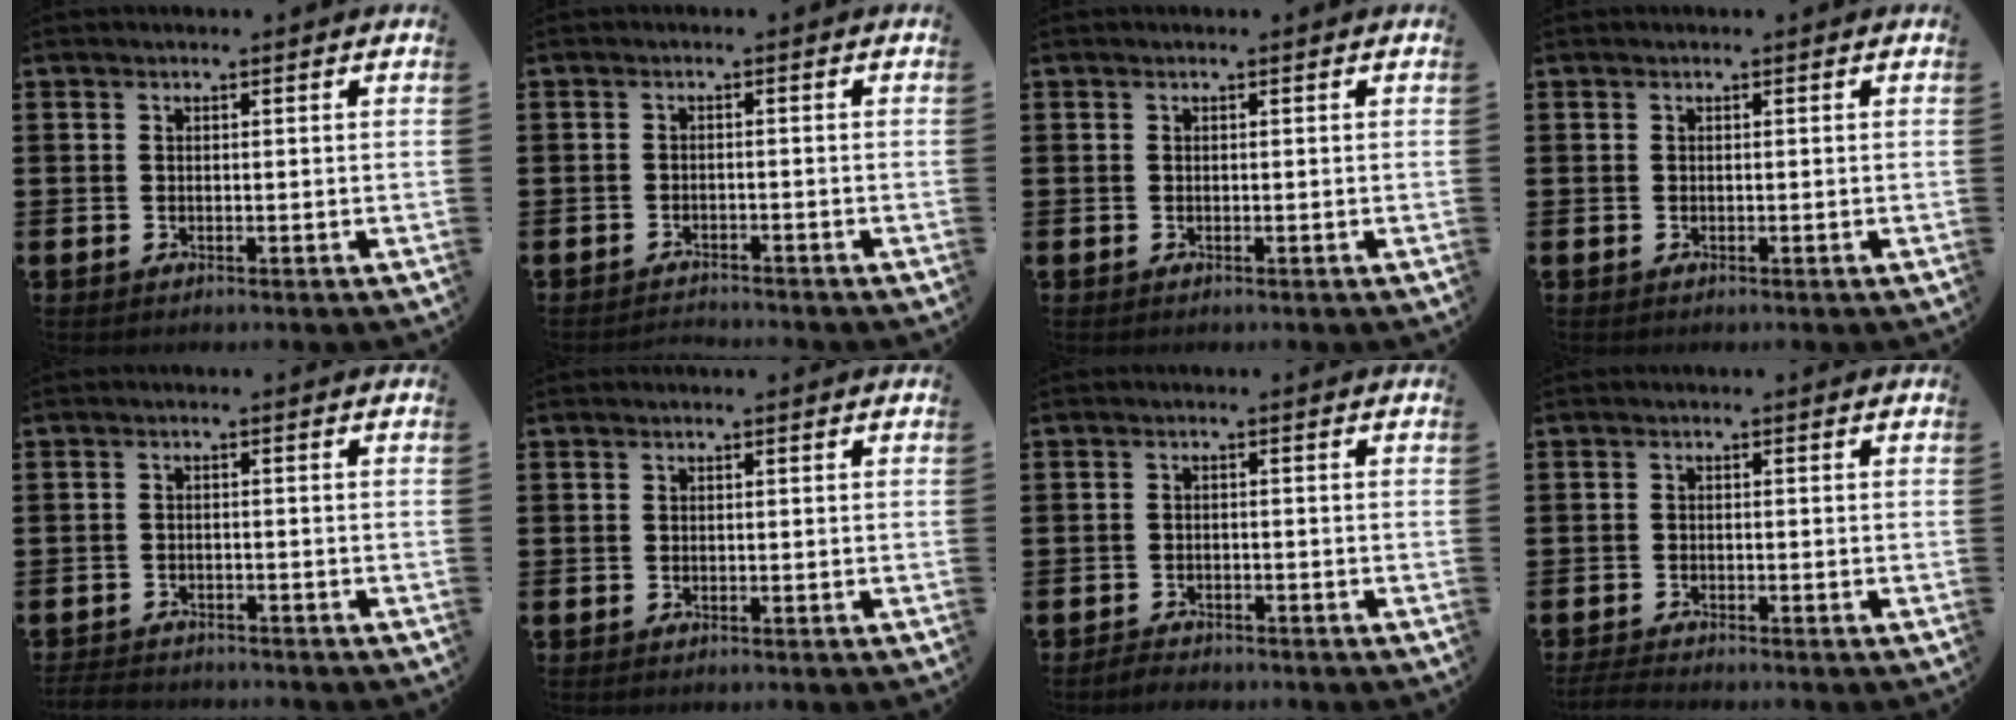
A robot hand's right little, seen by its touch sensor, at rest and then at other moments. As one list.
[{"total": 1.4, "force": [-1.4, -0.1, -0.1], "torque": [-0.002, 0.003, -0.029]}, {"total": 0.0}, {"total": 0.0}, {"total": 1.9, "force": [-1.9, 0.1, -0.1], "torque": [-0.004, 0.001, -0.042]}, {"total": 0.0}, {"total": 1.5, "force": [-1.4, 0.2, 0.0], "torque": [-0.005, 0.003, -0.031]}, {"total": 1.5, "force": [-1.3, 0.1, 0.6], "torque": [-0.011, 0.002, -0.026]}]